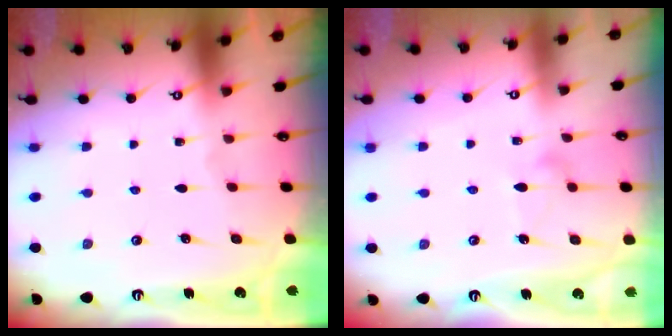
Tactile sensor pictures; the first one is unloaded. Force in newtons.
{"total": 7.8, "press": 7.8, "slide": 0.3}